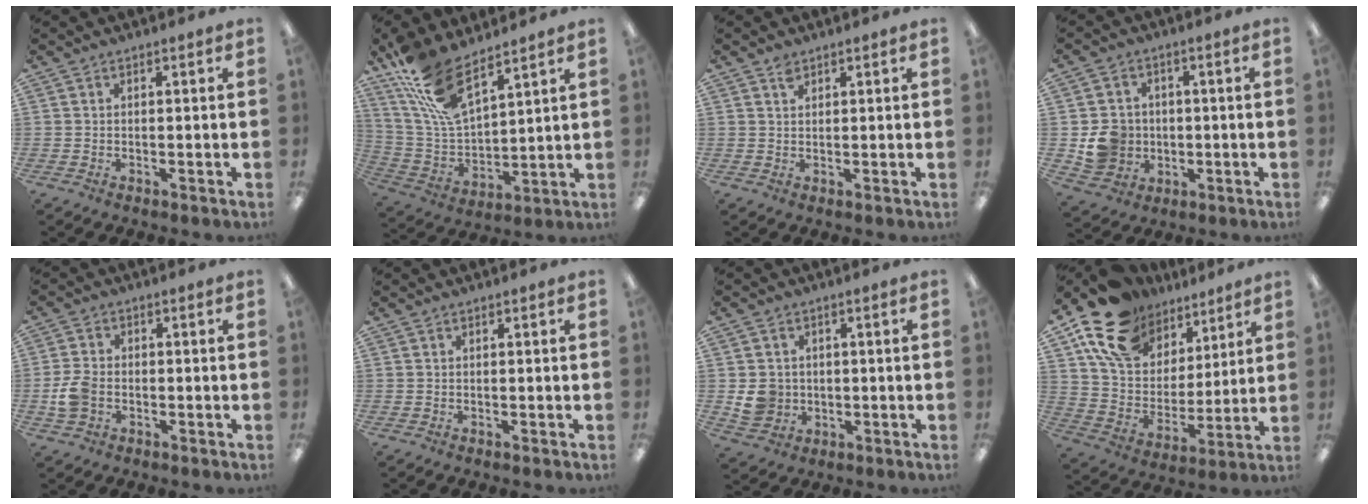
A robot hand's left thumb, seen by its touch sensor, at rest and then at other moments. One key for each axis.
{"total": 17.1, "fx": 12.3, "fy": 6.3, "fz": 10.0, "tx": -0.238, "ty": -0.070, "tz": 0.223}
{"total": 1.6, "fx": 1.3, "fy": 0.7, "fz": 0.5, "tx": -0.012, "ty": -0.002, "tz": 0.025}
{"total": 8.4, "fx": -0.7, "fy": 8.0, "fz": 2.5, "tx": -0.049, "ty": 0.012, "tz": -0.004}
{"total": 5.9, "fx": -1.5, "fy": 4.3, "fz": 3.8, "tx": -0.081, "ty": 0.007, "tz": -0.028}
{"total": 0.0}
{"total": 5.7, "fx": -0.1, "fy": 5.4, "fz": 1.7, "tx": -0.030, "ty": 0.008, "tz": 0.001}
{"total": 18.4, "fx": 12.5, "fy": 11.5, "fz": 7.3, "tx": -0.148, "ty": -0.065, "tz": 0.231}